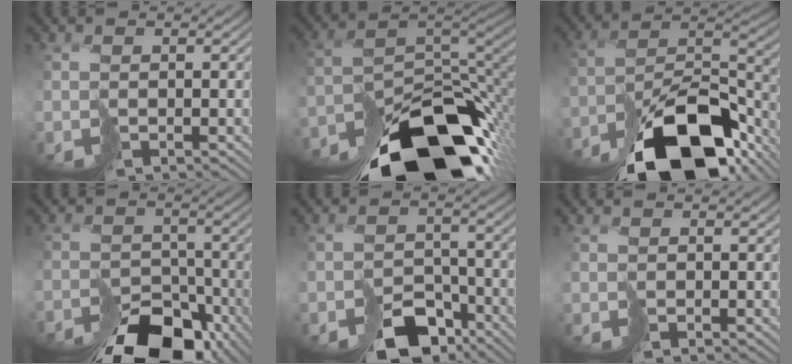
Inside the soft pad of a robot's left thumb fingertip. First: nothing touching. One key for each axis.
{"total": 18.0, "fx": -13.0, "fy": 7.7, "fz": 9.7, "tx": -0.160, "ty": -0.034, "tz": -0.182}
{"total": 17.3, "fx": -12.7, "fy": 6.5, "fz": 9.7, "tx": -0.160, "ty": -0.026, "tz": -0.199}
{"total": 13.4, "fx": -11.4, "fy": 5.3, "fz": 4.8, "tx": -0.062, "ty": -0.024, "tz": -0.155}
{"total": 7.4, "fx": -5.7, "fy": 3.8, "fz": 2.7, "tx": -0.034, "ty": -0.017, "tz": -0.088}
{"total": 0.0}